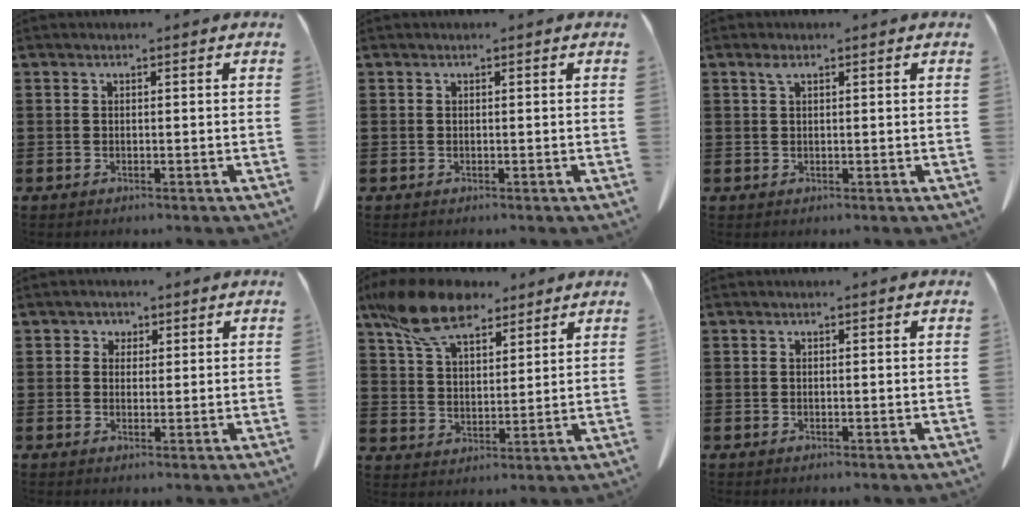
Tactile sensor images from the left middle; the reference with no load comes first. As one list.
[{"total": 0.0}, {"total": 1.2, "force": [0.6, 0.4, 1.0], "torque": [-0.022, 0.002, 0.011]}, {"total": 1.7, "force": [0.9, 1.4, 0.1], "torque": [-0.010, 0.008, 0.015]}, {"total": 11.4, "force": [8.7, 4.4, 5.9], "torque": [-0.141, -0.014, 0.166]}, {"total": 0.0}]